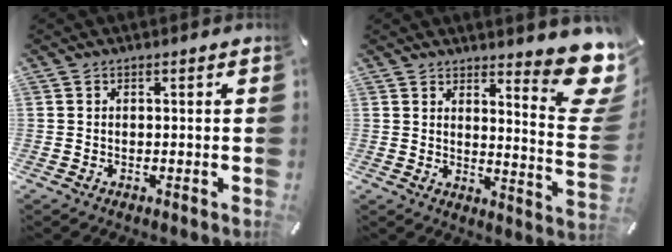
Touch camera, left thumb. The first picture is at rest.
{"total": 11.9, "force": [8.5, 3.0, 7.7], "torque": [-0.094, -0.080, 0.148]}